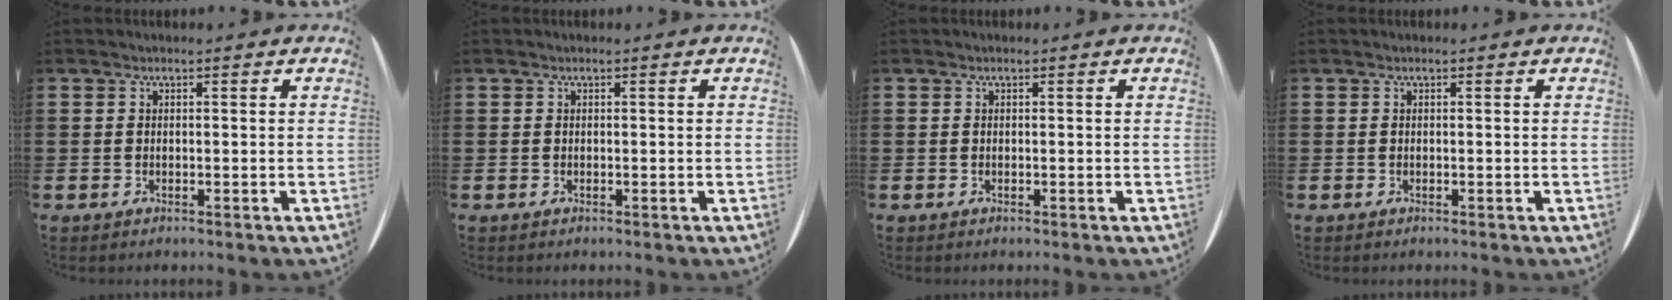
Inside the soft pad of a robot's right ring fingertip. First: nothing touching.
{"total": 0.0}
{"total": 0.0}
{"total": 0.0}